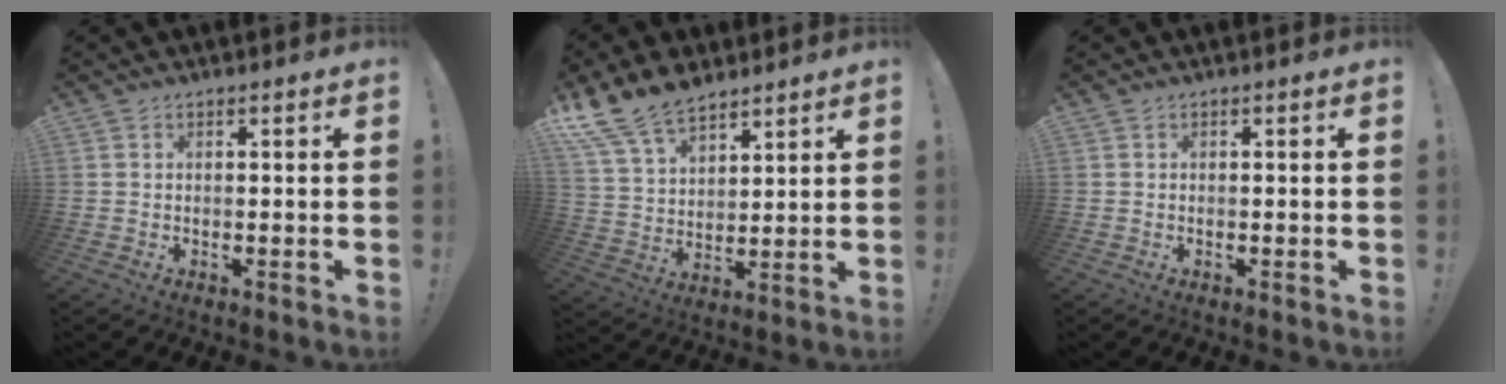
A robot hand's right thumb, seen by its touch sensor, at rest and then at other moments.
{"total": 14.2, "force": [10.9, 7.0, 5.8], "torque": [-0.116, -0.067, 0.208]}
{"total": 0.0}